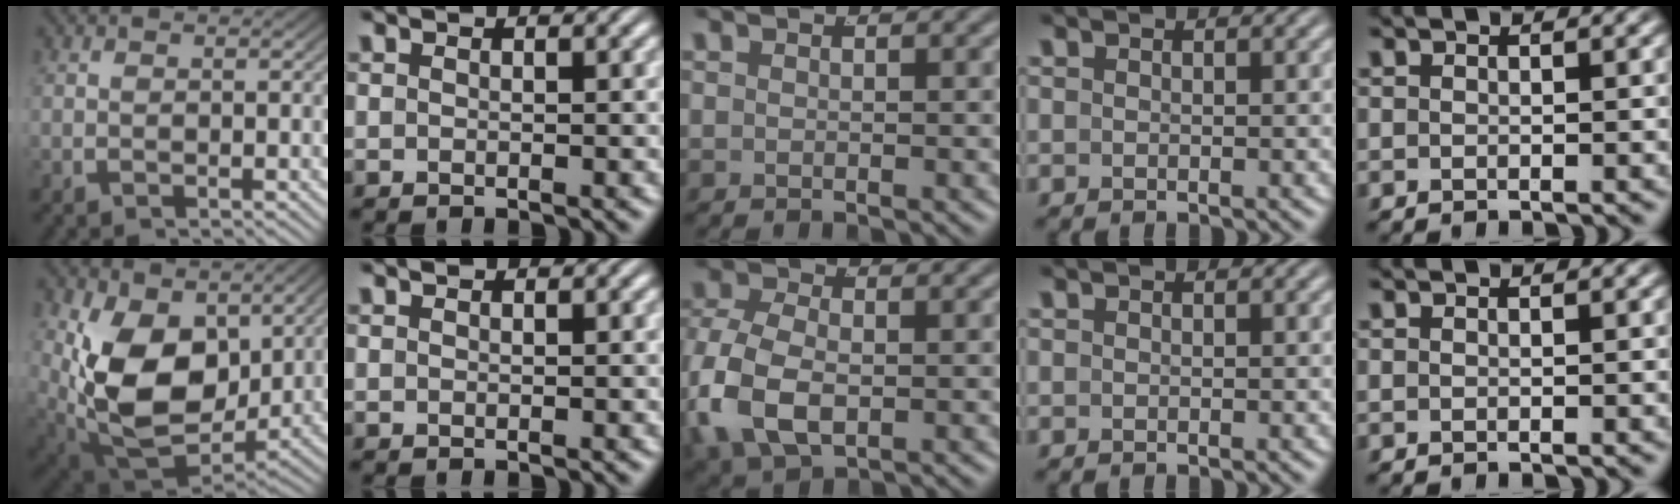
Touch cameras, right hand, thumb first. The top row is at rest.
{"thumb": {"total": 13.1, "force": [-0.3, 8.7, 9.8], "torque": [-0.239, -0.068, 0.023]}, "middle": {"total": 6.9, "force": [-1.2, 5.0, 4.7], "torque": [-0.142, -0.036, 0.003]}}